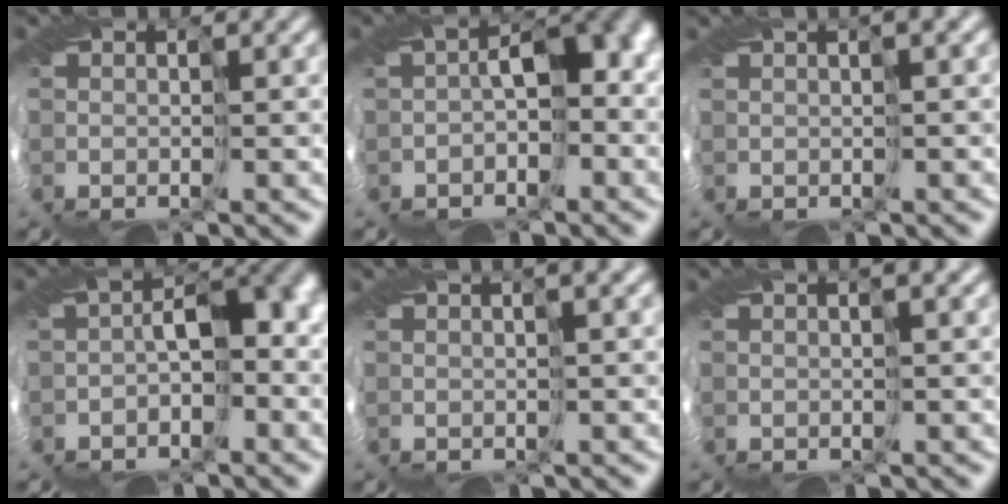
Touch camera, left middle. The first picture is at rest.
{"total": 5.9, "force": [-0.9, 3.4, 4.8], "torque": [-0.060, 0.012, -0.024]}
{"total": 3.9, "force": [2.1, 1.0, 3.1], "torque": [-0.039, 0.016, 0.019]}
{"total": 5.4, "force": [-1.1, 2.7, 4.5], "torque": [-0.062, 0.010, -0.025]}
{"total": 4.5, "force": [2.5, 1.2, 3.6], "torque": [-0.041, 0.020, 0.019]}
{"total": 3.5, "force": [2.0, 0.9, 2.8], "torque": [-0.036, 0.013, 0.016]}